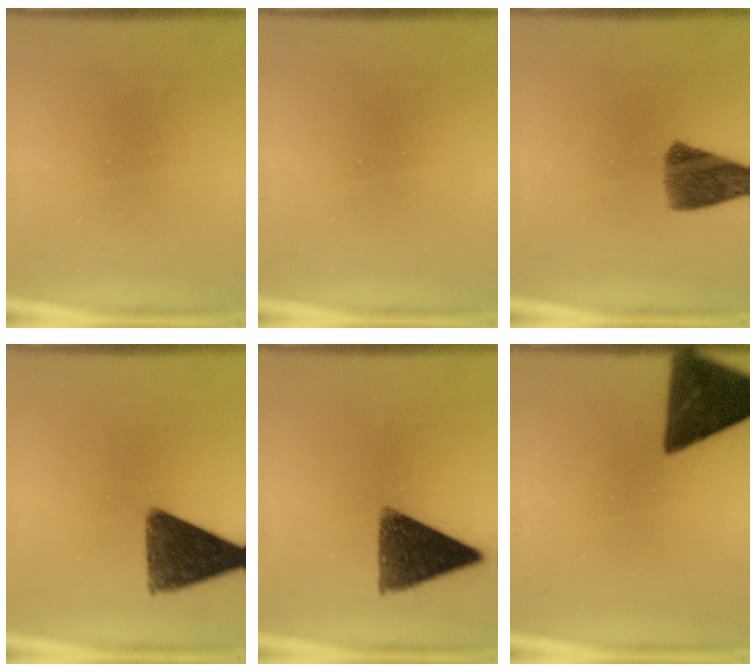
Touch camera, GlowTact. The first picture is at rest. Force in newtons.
{"total": 0.0}
{"total": 8.2}
{"total": 11.4}
{"total": 11.7}
{"total": 13.0}